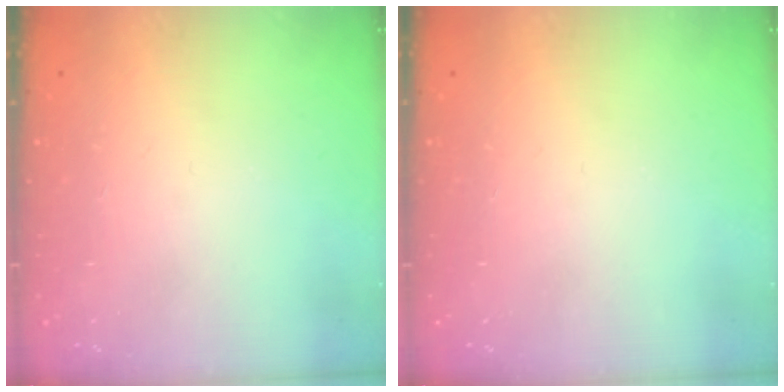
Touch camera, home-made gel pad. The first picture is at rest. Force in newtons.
{"total": 0.0}